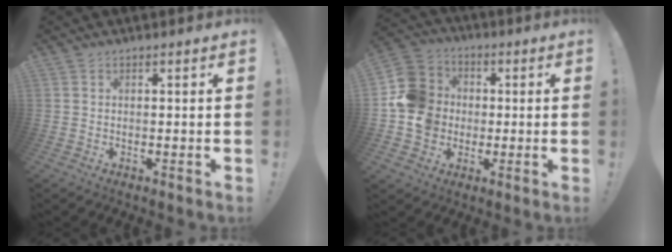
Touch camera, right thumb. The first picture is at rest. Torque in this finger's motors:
{"motor_torque": [1.85, 2.18, 0.93, -0.74, 0.08]}